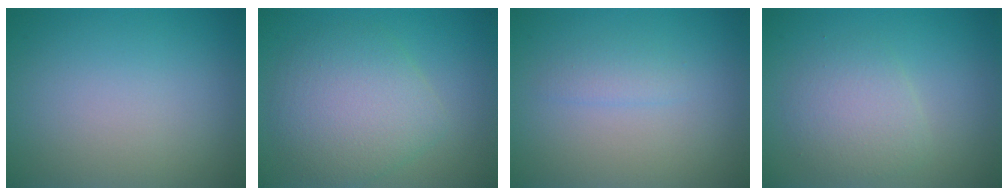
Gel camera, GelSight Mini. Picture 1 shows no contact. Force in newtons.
{"total": 5.4, "press": 5.4, "slide": 0.1}
{"total": 1.2, "press": 1.2, "slide": 0.1}
{"total": 3.0, "press": 3.0, "slide": 0.1}